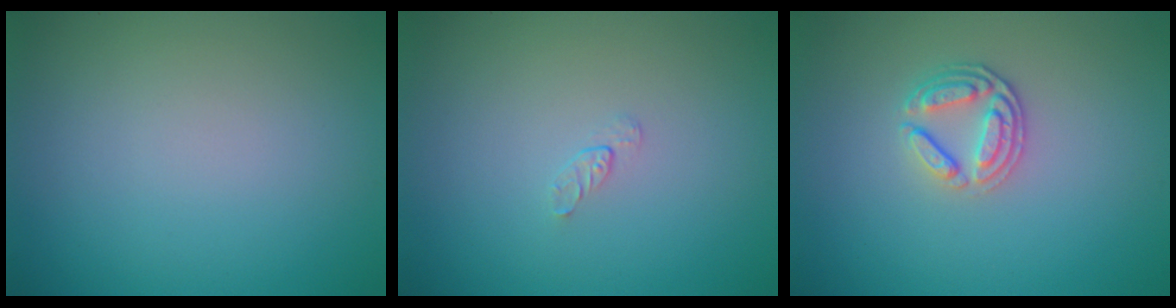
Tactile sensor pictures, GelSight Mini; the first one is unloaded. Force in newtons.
{"total": 0.5, "press": 0.3, "slide": 0.4}
{"total": 2.7, "press": 2.4, "slide": 1.2}